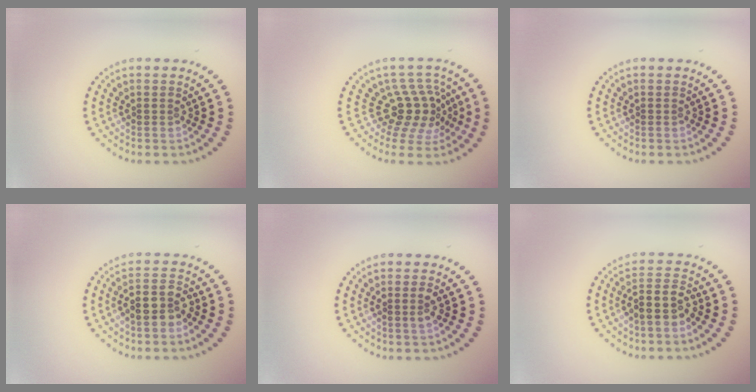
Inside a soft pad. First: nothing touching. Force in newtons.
{"total": 4.1, "press": 3.0, "slide": 2.7}
{"total": 0.0}
{"total": 2.8, "press": 2.6, "slide": 1.1}
{"total": 1.2, "press": 1.1, "slide": 0.3}
{"total": 2.9, "press": 2.5, "slide": 1.6}